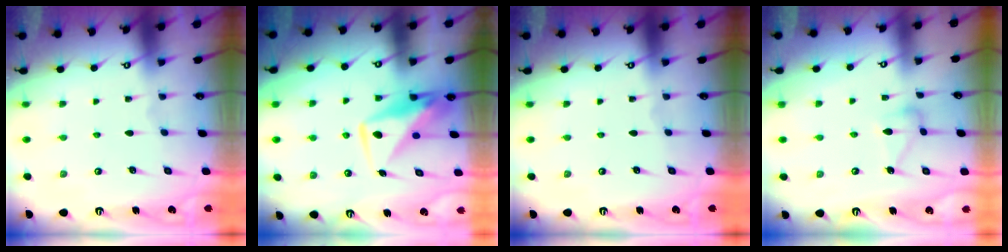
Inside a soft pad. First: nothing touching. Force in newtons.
{"total": 11.0, "press": 10.9, "slide": 0.9}
{"total": 0.0}
{"total": 9.8, "press": 9.8, "slide": 0.2}